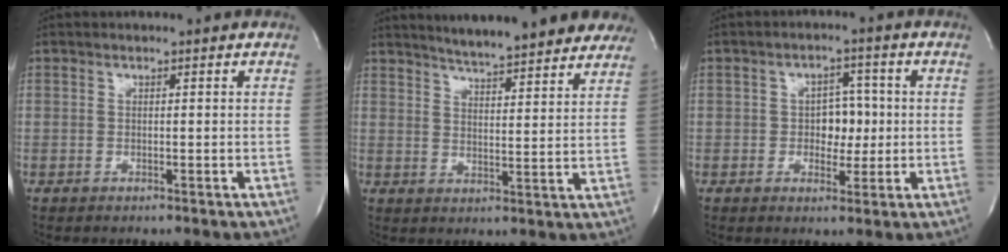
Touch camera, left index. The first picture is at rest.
{"total": 17.8, "force": [15.8, 2.4, 7.9], "torque": [-0.111, 0.004, 0.201]}
{"total": 4.9, "force": [-0.1, 3.3, 3.6], "torque": [-0.046, 0.013, 0.000]}